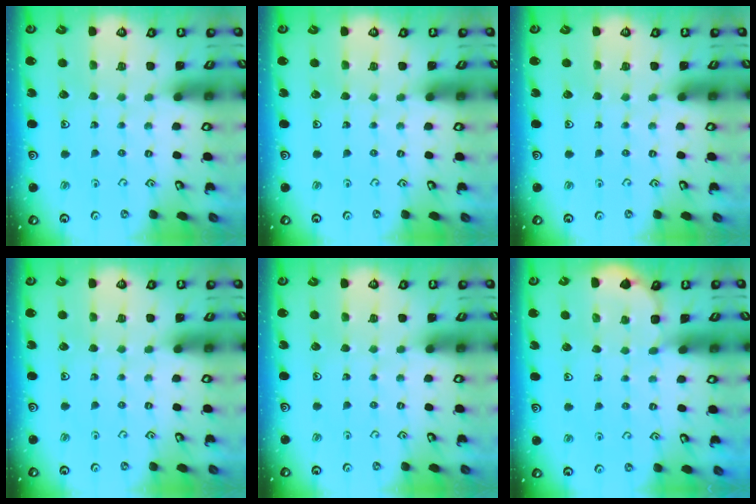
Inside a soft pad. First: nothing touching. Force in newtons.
{"total": 0.0}
{"total": 0.0}
{"total": 0.0}
{"total": 0.0}
{"total": 2.9, "press": 2.9, "slide": 0.2}